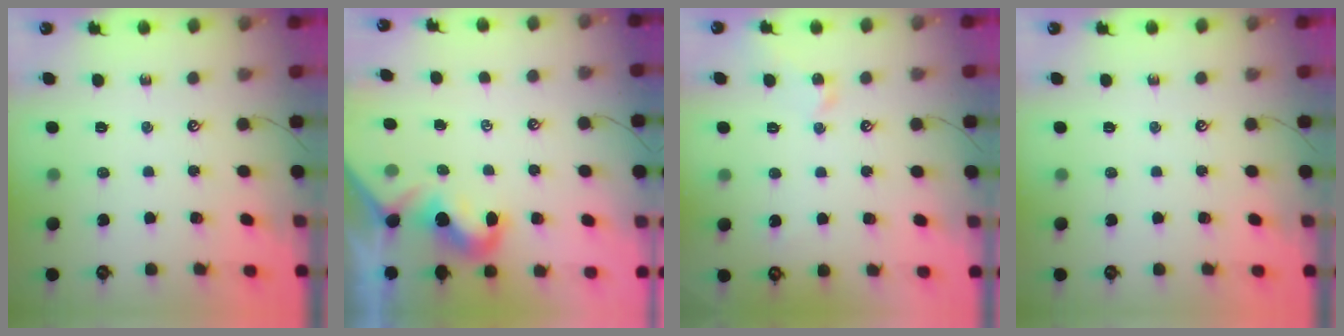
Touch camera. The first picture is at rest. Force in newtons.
{"total": 2.1, "press": 2.1, "slide": 0.6}
{"total": 1.6, "press": 1.5, "slide": 0.4}
{"total": 0.0}